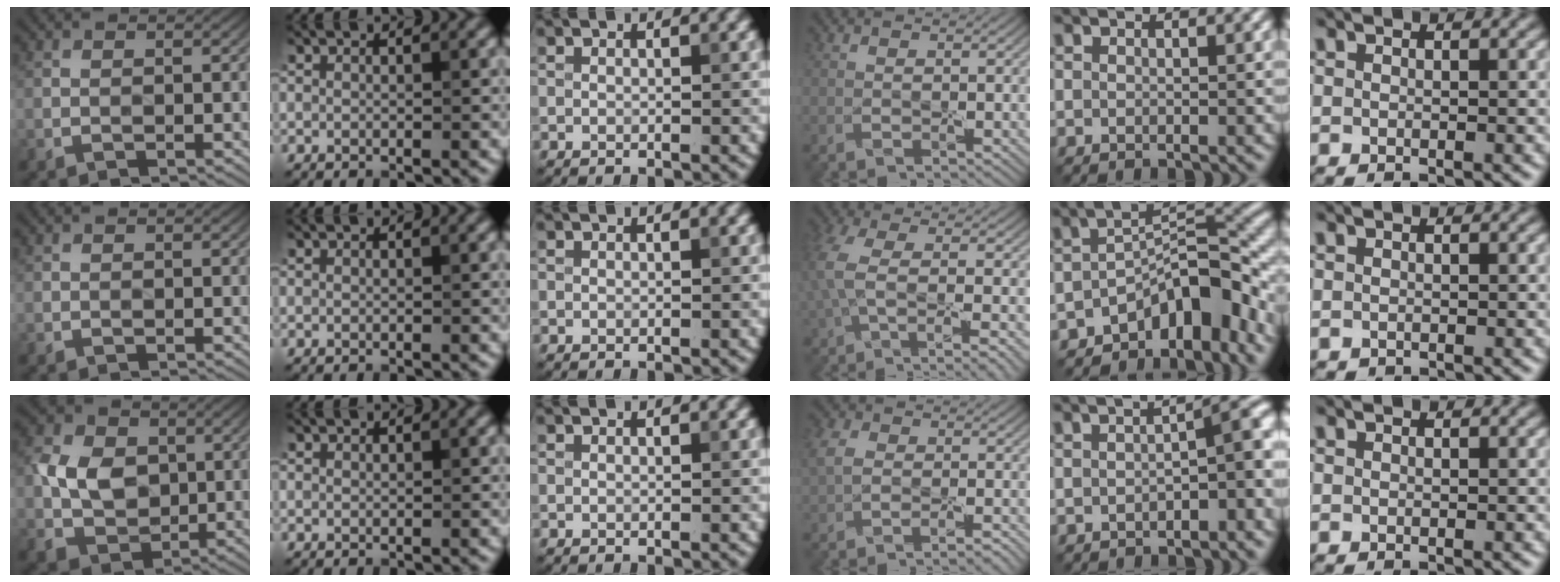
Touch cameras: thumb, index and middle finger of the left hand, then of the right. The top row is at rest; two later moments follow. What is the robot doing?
{"motion": "peel", "object": "window cling"}